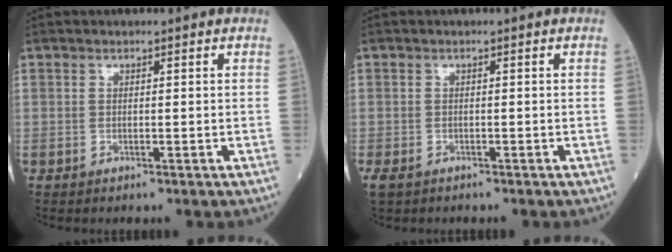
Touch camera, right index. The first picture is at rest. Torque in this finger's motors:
{"motor_torque": [0.07, -0.01, 0.11, 0.04]}